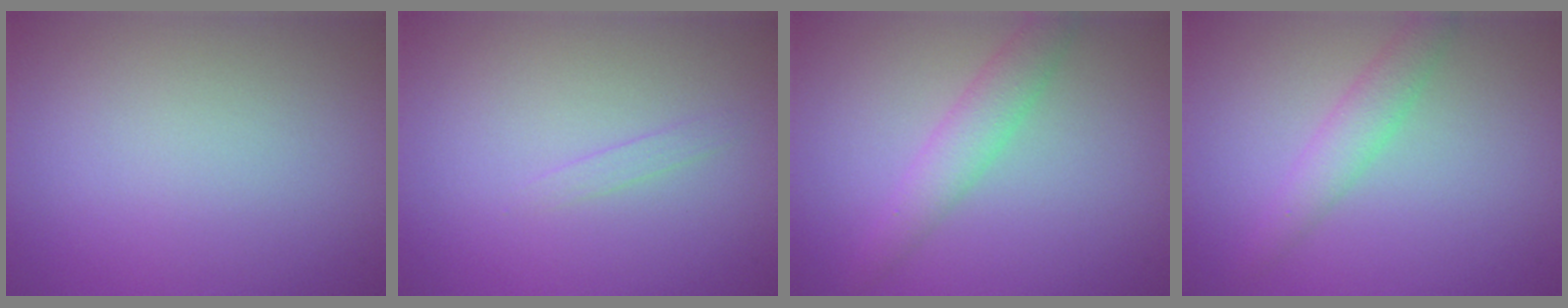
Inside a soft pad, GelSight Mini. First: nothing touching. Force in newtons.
{"total": 0.7, "press": 0.7, "slide": 0.0}
{"total": 2.9, "press": 2.9, "slide": 0.1}
{"total": 2.5, "press": 2.5, "slide": 0.1}